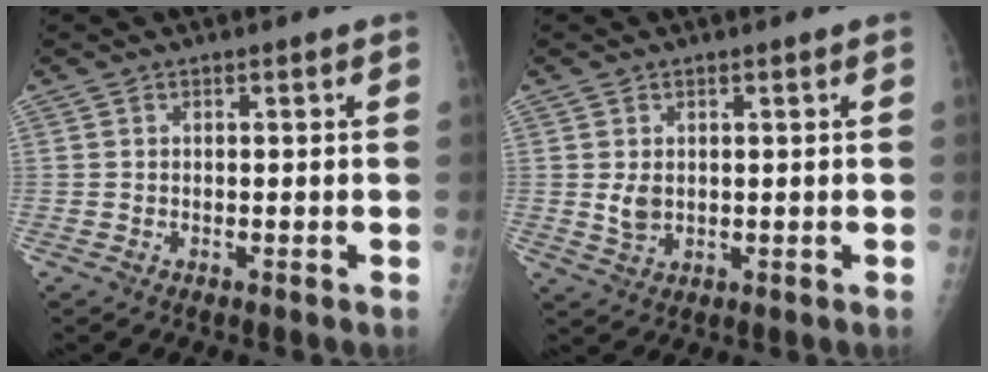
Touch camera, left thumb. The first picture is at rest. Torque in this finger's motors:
{"motor_torque": [0.04, 0.01, 0.37, -0.09, 0.01]}